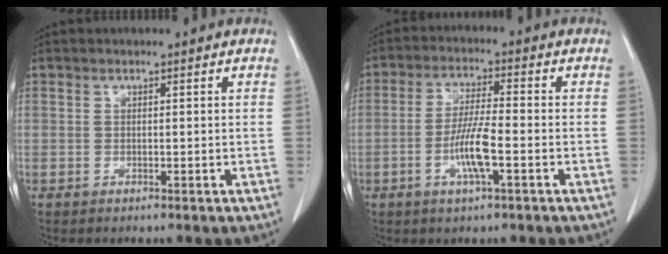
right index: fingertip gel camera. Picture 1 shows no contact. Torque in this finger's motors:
{"motor_torque": [1.43, -0.56, 0.52, 0.10]}